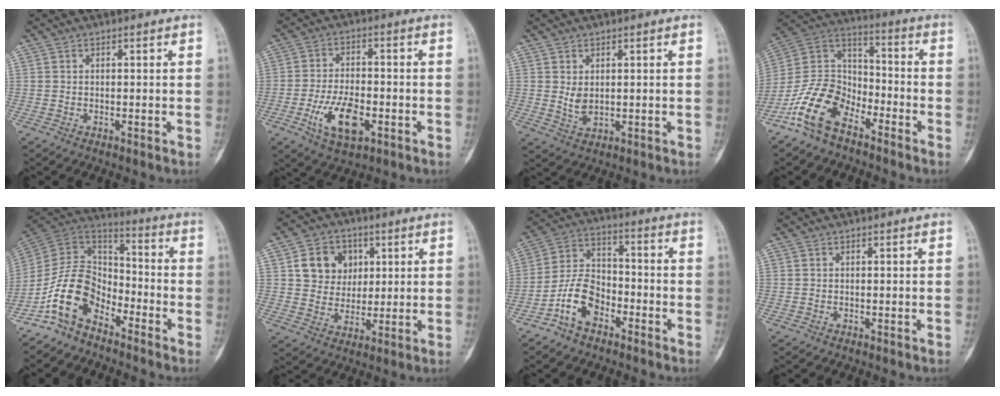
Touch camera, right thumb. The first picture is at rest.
{"total": 10.0, "force": [-3.6, 4.8, 8.0], "torque": [-0.144, 0.010, -0.058]}
{"total": 3.0, "force": [0.7, 1.8, 2.3], "torque": [-0.031, -0.012, 0.021]}
{"total": 13.7, "force": [-8.8, 7.6, 7.3], "torque": [-0.133, 0.070, -0.181]}
{"total": 12.7, "force": [-7.8, 7.7, 6.5], "torque": [-0.110, 0.083, -0.165]}
{"total": 9.8, "force": [3.0, 8.4, 4.1], "torque": [-0.023, -0.007, 0.053]}
{"total": 9.6, "force": [-5.2, 5.9, 5.6], "torque": [-0.102, 0.048, -0.107]}
{"total": 0.0}